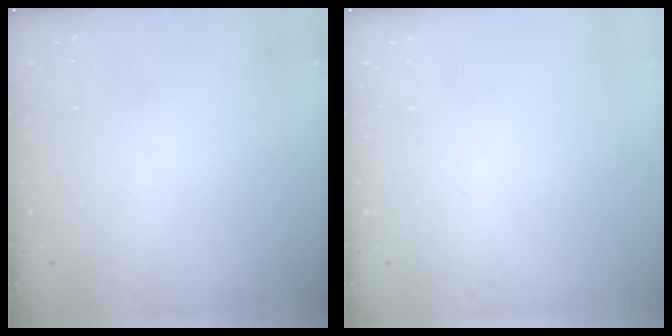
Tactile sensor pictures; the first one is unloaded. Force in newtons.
{"total": 0.0}